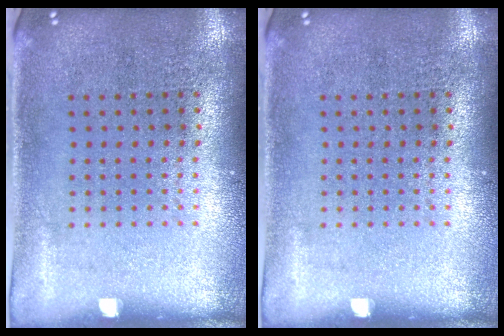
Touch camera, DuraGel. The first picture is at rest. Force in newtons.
{"total": 0.0}